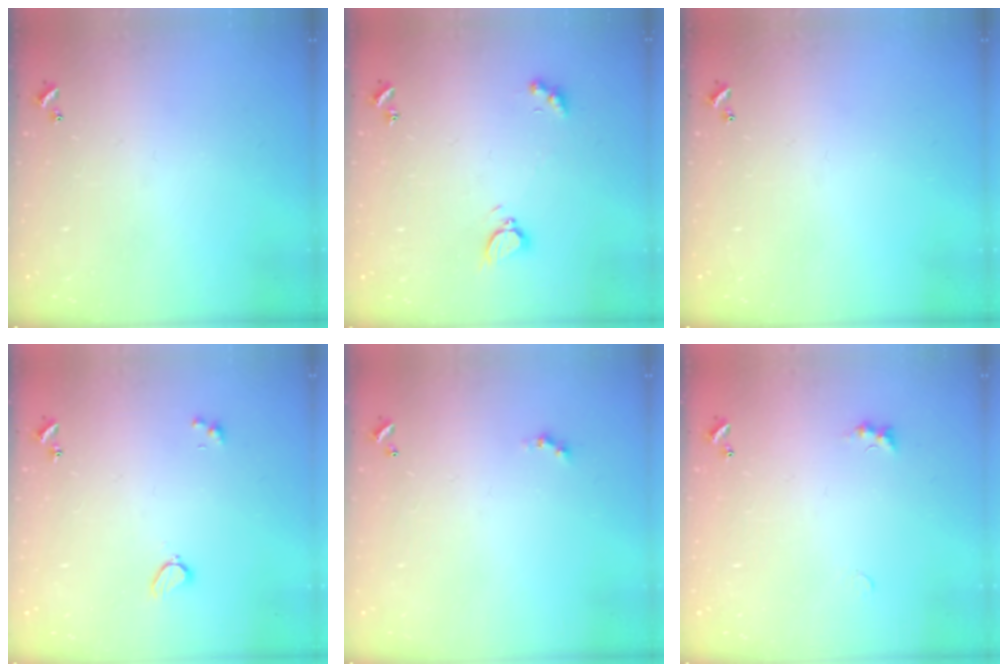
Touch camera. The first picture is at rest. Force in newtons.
{"total": 3.6, "press": 3.5, "slide": 0.7}
{"total": 0.0}
{"total": 1.9, "press": 1.9, "slide": 0.6}
{"total": 0.0}
{"total": 1.4, "press": 1.3, "slide": 0.5}